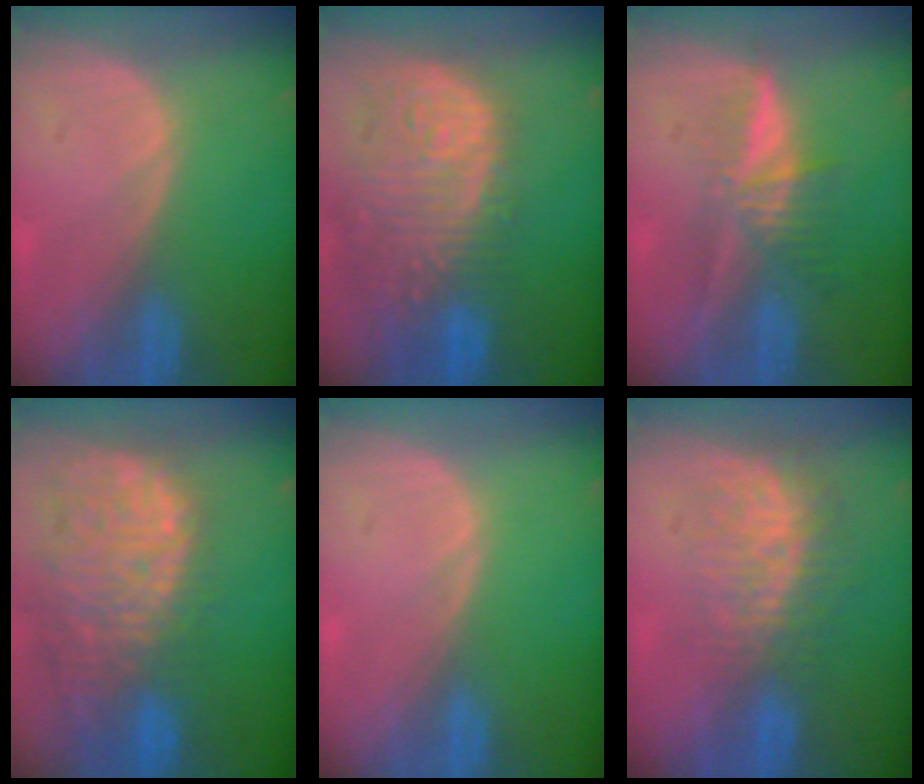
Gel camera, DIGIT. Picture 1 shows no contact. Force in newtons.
{"total": 14.2, "press": 11.7, "slide": 8.1}
{"total": 5.8, "press": 5.5, "slide": 2.0}
{"total": 14.2, "press": 11.8, "slide": 7.9}
{"total": 0.0}
{"total": 8.8, "press": 7.4, "slide": 4.7}